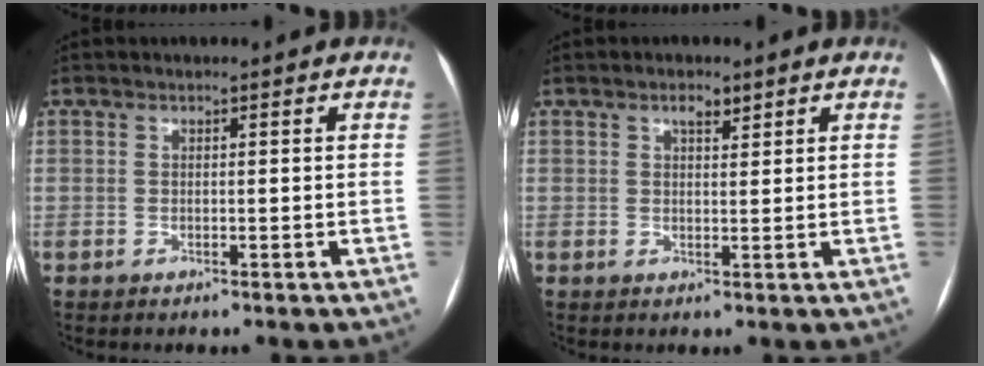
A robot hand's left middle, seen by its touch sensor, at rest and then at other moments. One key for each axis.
{"total": 2.0, "fx": 1.4, "fy": 0.7, "fz": 1.3, "tx": -0.023, "ty": 0.002, "tz": 0.022}